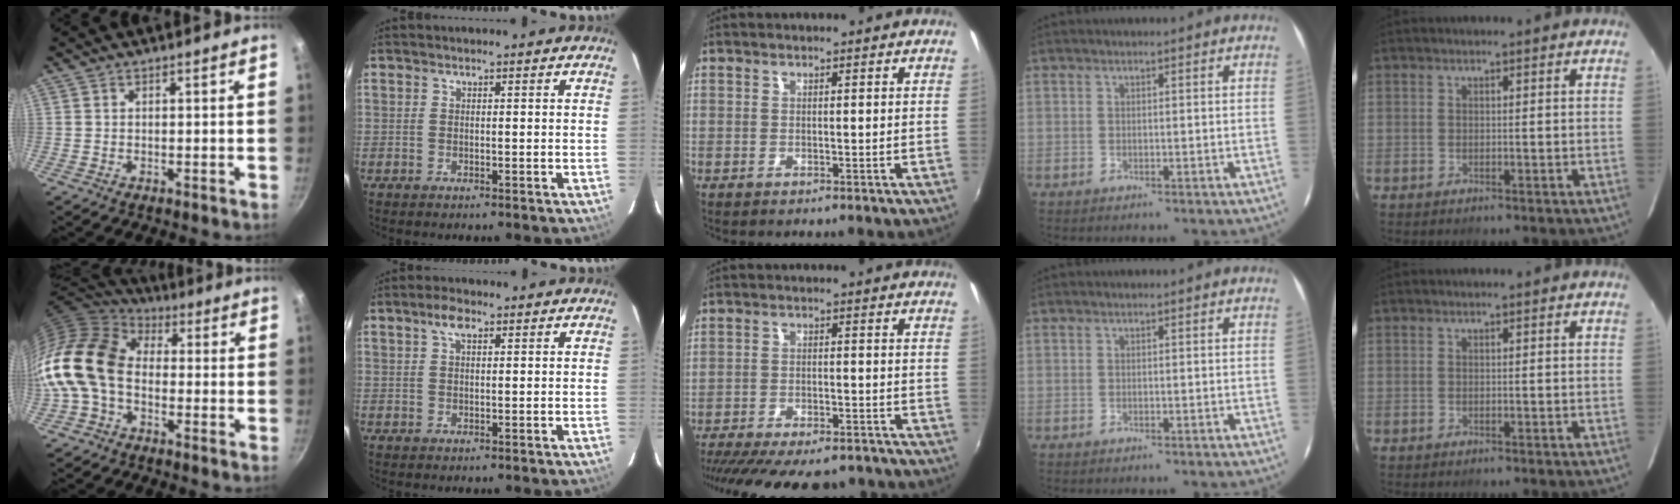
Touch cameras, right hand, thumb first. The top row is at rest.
{"thumb": {"total": 16.5, "force": [-1.8, 11.6, 11.6], "torque": [-0.211, 0.036, -0.056]}, "index": {"total": 2.9, "force": [1.5, 1.3, 2.2], "torque": [-0.042, 0.010, 0.026]}, "middle": {"total": 19.9, "force": [-16.8, 5.8, 9.0], "torque": [-0.186, -0.027, -0.231]}}